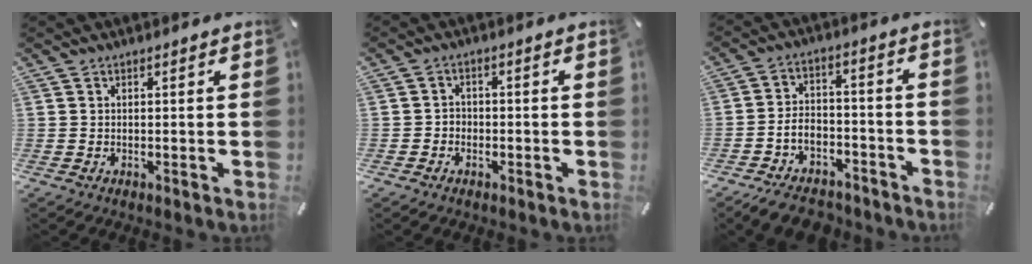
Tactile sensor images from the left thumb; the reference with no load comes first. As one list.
[{"total": 2.6, "force": [-1.4, 2.1, 0.4], "torque": [-0.007, 0.012, -0.032]}, {"total": 8.6, "force": [-5.9, 5.3, 3.3], "torque": [-0.061, 0.041, -0.110]}]